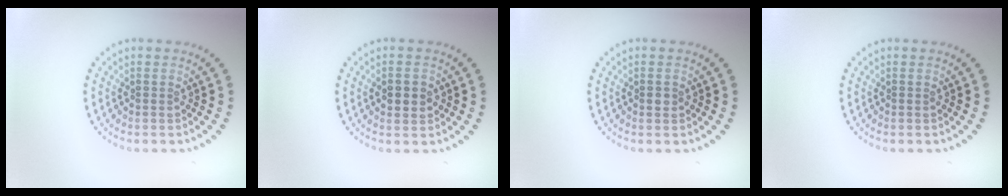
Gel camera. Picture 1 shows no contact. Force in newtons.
{"total": 2.0, "press": 1.9, "slide": 0.2}
{"total": 0.6, "press": 0.6, "slide": 0.2}
{"total": 0.0}